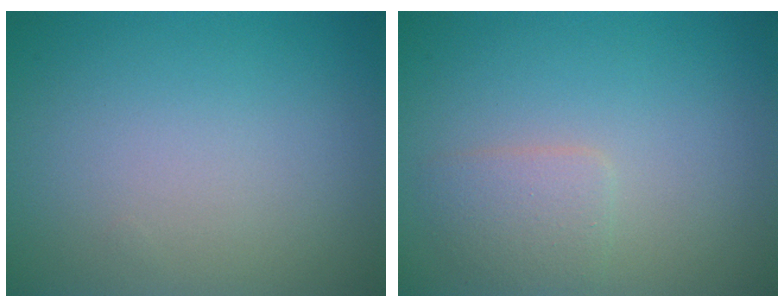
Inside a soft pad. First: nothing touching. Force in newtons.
{"total": 2.0, "press": 2.0, "slide": 0.1}